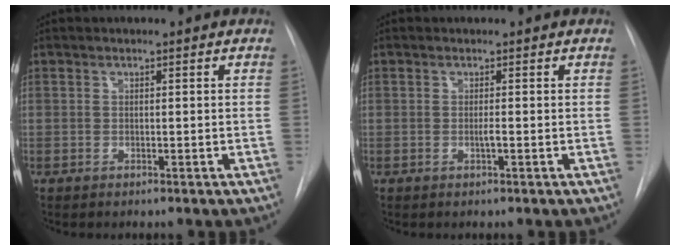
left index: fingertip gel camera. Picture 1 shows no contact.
{"total": 0.8, "force": [-0.5, -0.1, 0.5], "torque": [-0.011, -0.007, -0.011]}